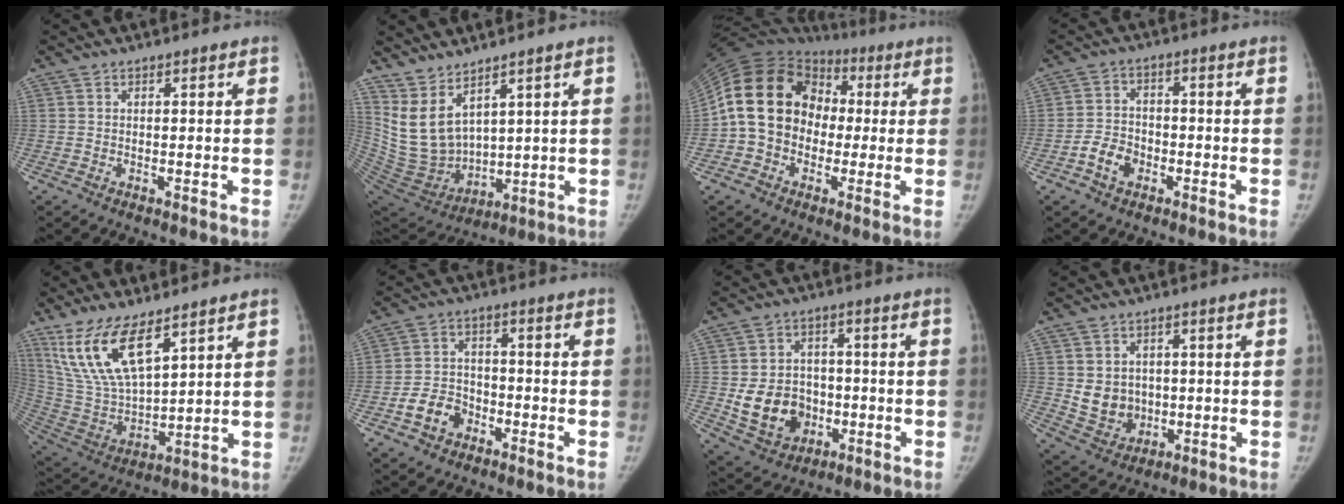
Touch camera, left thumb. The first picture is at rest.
{"total": 10.6, "force": [6.4, 5.1, 6.7], "torque": [-0.114, -0.045, 0.165]}
{"total": 18.3, "force": [-0.5, 15.0, 10.5], "torque": [-0.182, 0.042, -0.010]}
{"total": 5.5, "force": [-2.6, 4.1, 2.6], "torque": [-0.036, 0.025, -0.049]}
{"total": 15.7, "force": [9.7, 6.0, 10.8], "torque": [-0.201, -0.040, 0.211]}
{"total": 7.1, "force": [-3.4, 5.4, 2.9], "torque": [-0.041, 0.031, -0.061]}
{"total": 12.3, "force": [-2.3, 10.2, 6.5], "torque": [-0.077, 0.013, -0.024]}
{"total": 7.8, "force": [0.3, 6.8, 3.8], "torque": [-0.029, -0.006, 0.022]}